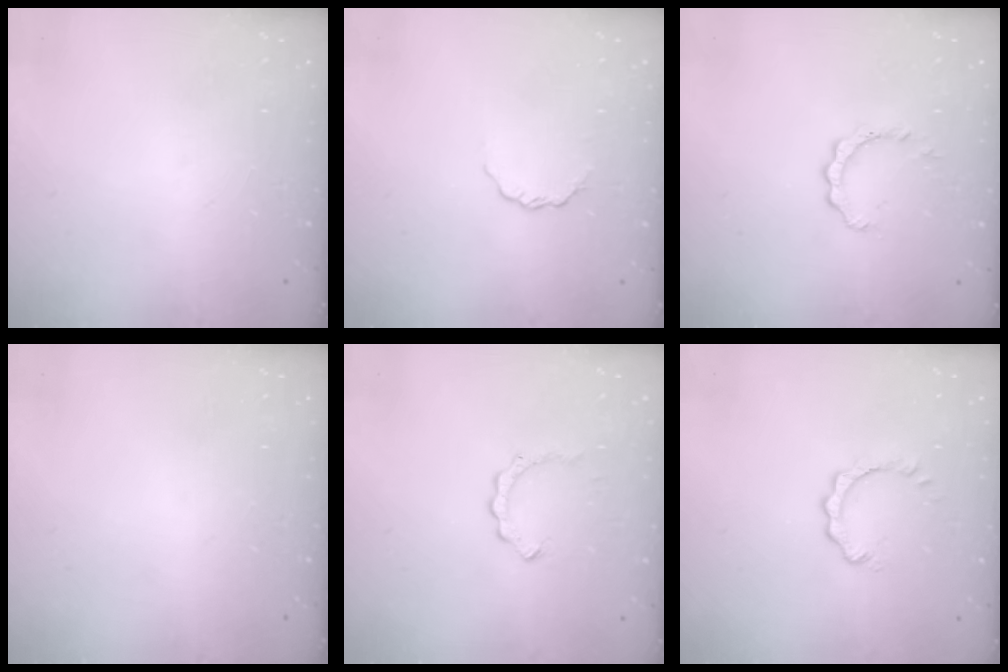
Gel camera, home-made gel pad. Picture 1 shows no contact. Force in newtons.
{"total": 3.3, "press": 3.3, "slide": 0.3}
{"total": 2.1, "press": 2.1, "slide": 0.1}
{"total": 0.0}
{"total": 2.4, "press": 2.4, "slide": 0.2}
{"total": 1.7, "press": 1.7, "slide": 0.3}